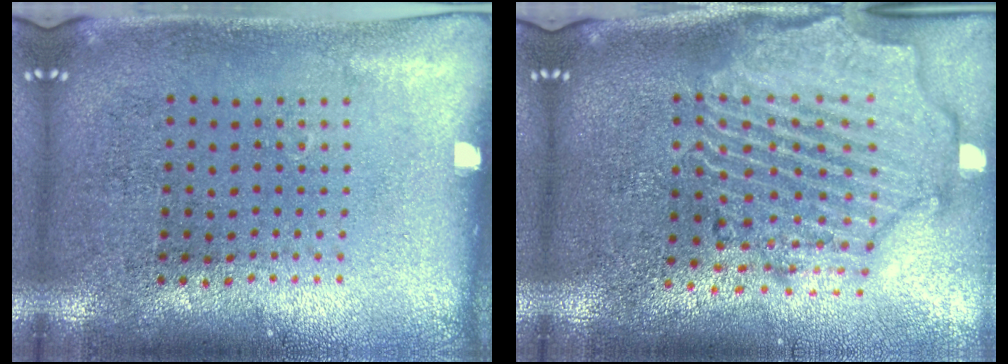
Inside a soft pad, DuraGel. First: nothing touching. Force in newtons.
{"total": 2.9, "press": 2.5, "slide": 1.4}